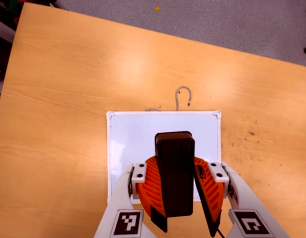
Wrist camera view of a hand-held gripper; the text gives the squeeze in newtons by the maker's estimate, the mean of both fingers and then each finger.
{"total": 9.7, "left": 9.9, "right": 9.4}